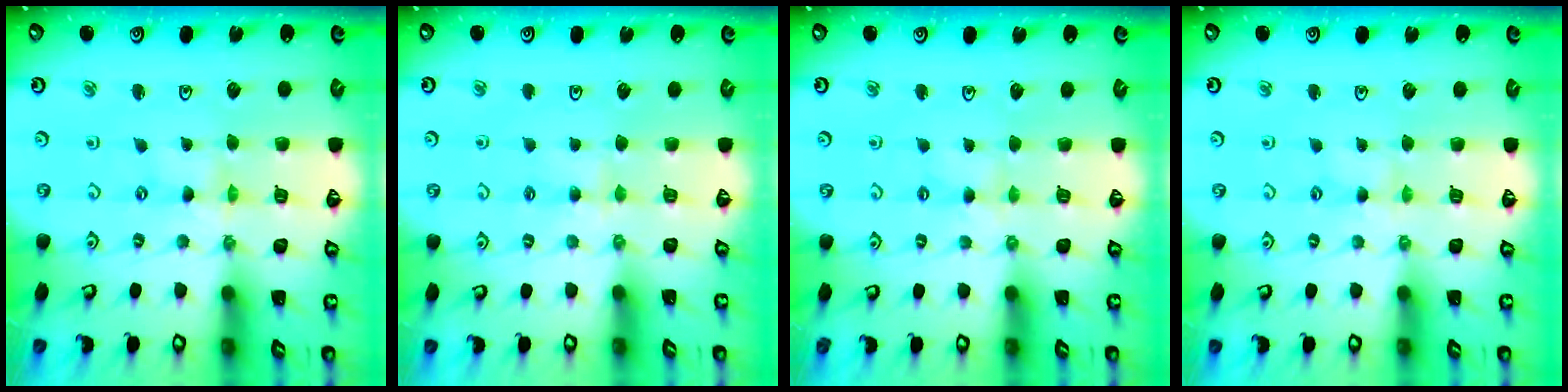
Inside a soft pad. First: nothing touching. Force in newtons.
{"total": 2.5, "press": 2.5, "slide": 0.4}
{"total": 2.3, "press": 2.3, "slide": 0.4}
{"total": 2.5, "press": 2.5, "slide": 0.4}